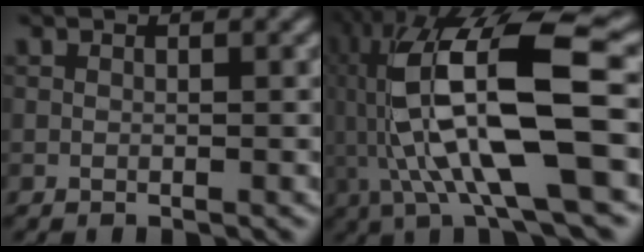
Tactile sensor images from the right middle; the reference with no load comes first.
{"total": 13.4, "force": [-0.1, 4.0, 12.8], "torque": [-0.260, 0.003, 0.004]}